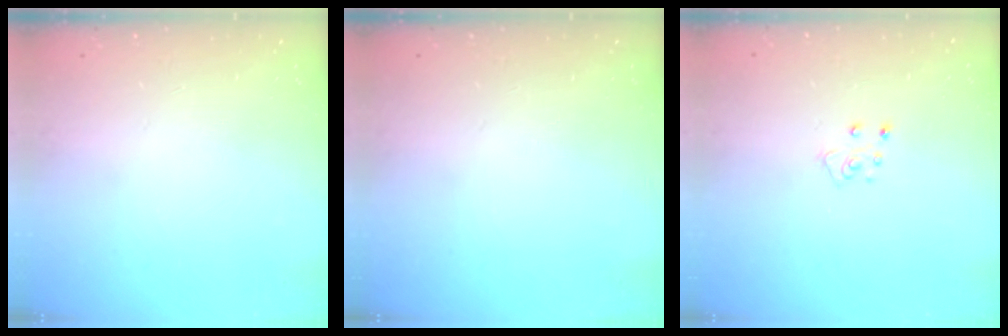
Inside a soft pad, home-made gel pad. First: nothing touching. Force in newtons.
{"total": 0.0}
{"total": 4.8, "press": 4.8, "slide": 0.2}